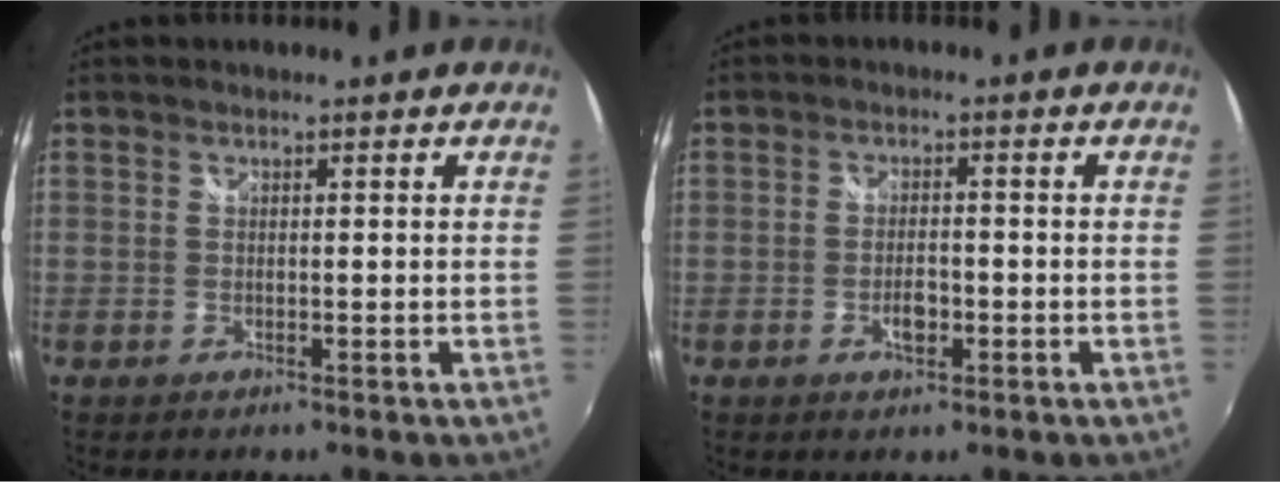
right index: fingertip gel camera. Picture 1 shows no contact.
{"total": 3.5, "force": [-1.4, 1.6, 2.7], "torque": [-0.053, -0.001, -0.025]}